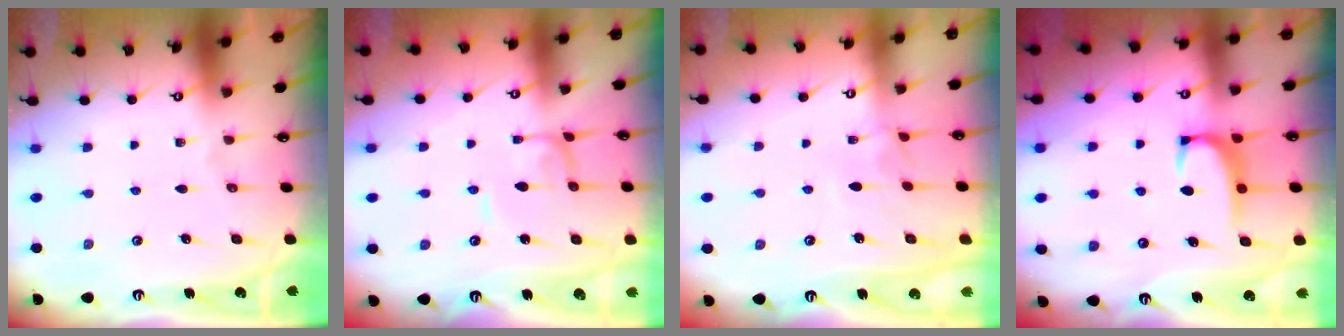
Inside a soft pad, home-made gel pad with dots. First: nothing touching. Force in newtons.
{"total": 1.7, "press": 1.7, "slide": 0.1}
{"total": 1.4, "press": 1.3, "slide": 0.5}
{"total": 2.3, "press": 2.2, "slide": 0.6}